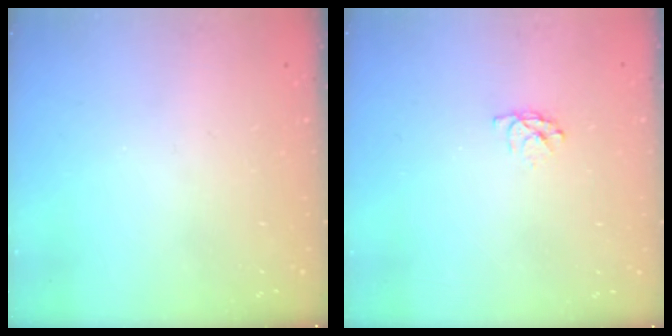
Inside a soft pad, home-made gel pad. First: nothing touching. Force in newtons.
{"total": 4.0, "press": 3.9, "slide": 0.5}